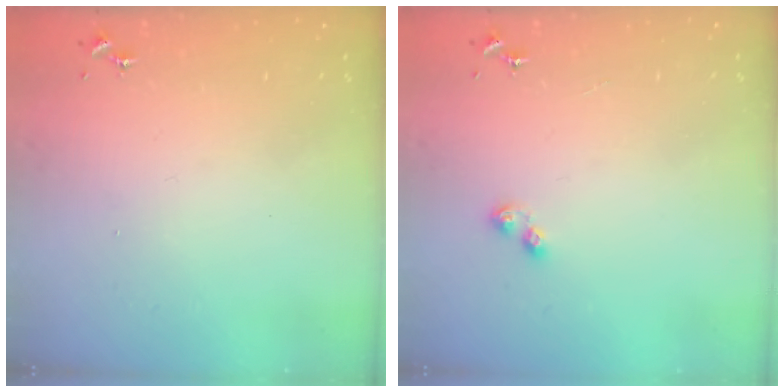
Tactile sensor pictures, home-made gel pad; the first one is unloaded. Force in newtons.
{"total": 4.5, "press": 4.5, "slide": 0.5}